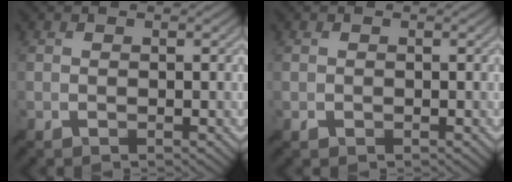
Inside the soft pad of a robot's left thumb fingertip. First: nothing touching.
{"total": 0.6, "force": [-0.4, 0.5, 0.0], "torque": [0.002, -0.006, -0.006]}